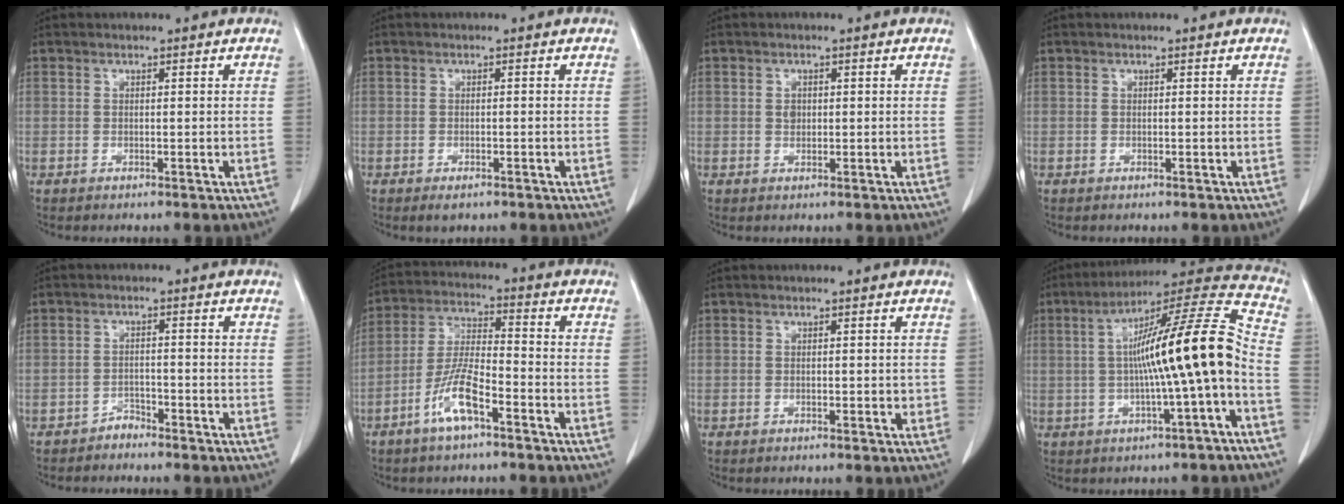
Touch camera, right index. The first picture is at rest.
{"total": 1.9, "force": [-1.3, 0.7, 1.2], "torque": [-0.016, -0.002, -0.014]}
{"total": 1.3, "force": [0.2, 1.1, 0.8], "torque": [-0.013, 0.001, 0.003]}
{"total": 0.0}
{"total": 1.8, "force": [-1.7, 0.6, 0.1], "torque": [0.003, 0.002, -0.029]}
{"total": 8.4, "force": [-4.6, 1.7, 6.9], "torque": [-0.145, 0.001, -0.090]}
{"total": 1.3, "force": [0.0, 0.8, 1.0], "torque": [-0.008, 0.001, 0.001]}
{"total": 16.0, "force": [-1.7, 0.1, 15.9], "torque": [-0.244, 0.029, -0.031]}